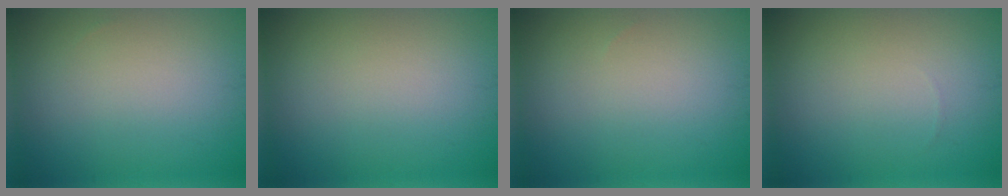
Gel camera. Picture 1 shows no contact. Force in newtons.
{"total": 0.0}
{"total": 0.0}
{"total": 0.0}